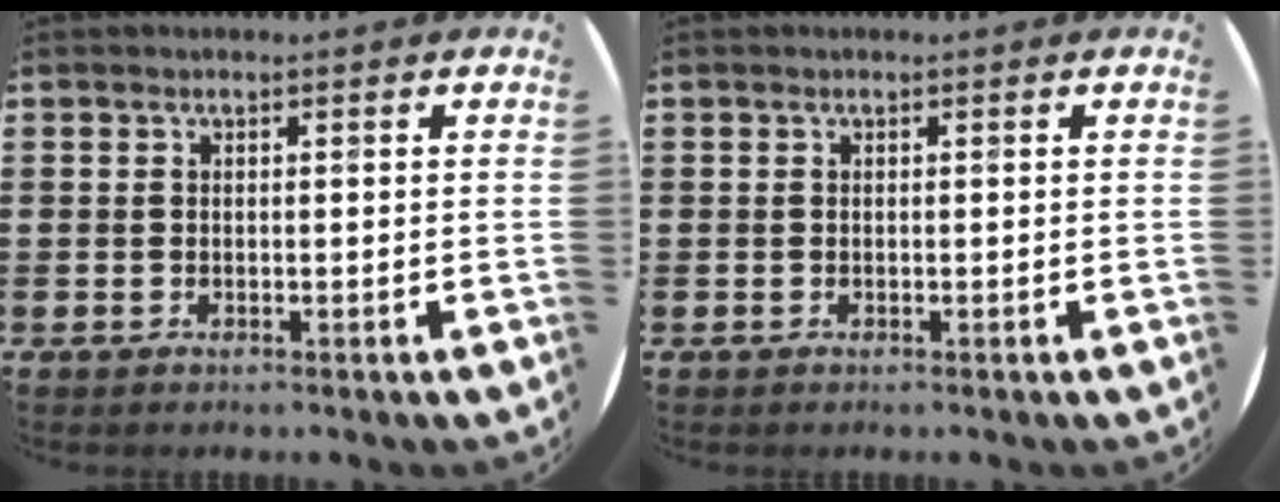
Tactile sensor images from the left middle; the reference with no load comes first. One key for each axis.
{"total": 0.0}